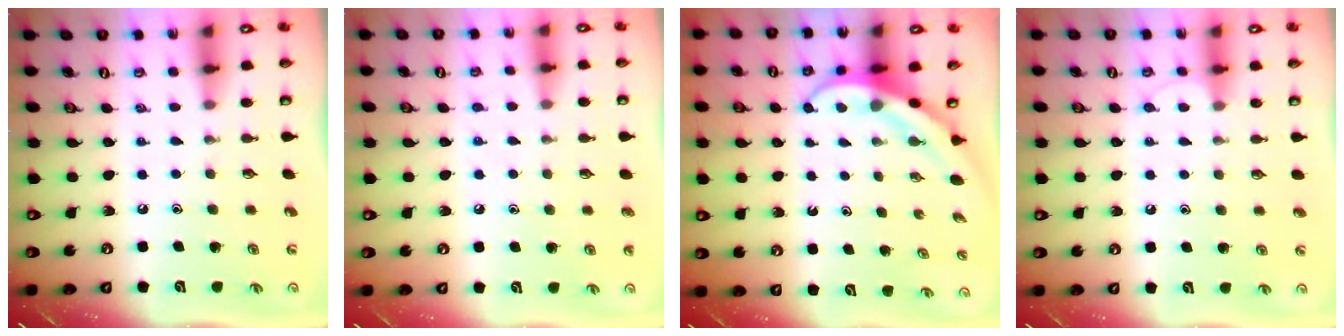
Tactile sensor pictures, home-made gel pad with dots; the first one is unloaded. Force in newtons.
{"total": 3.9, "press": 3.8, "slide": 0.4}
{"total": 4.0, "press": 4.0, "slide": 0.4}
{"total": 6.0, "press": 6.0, "slide": 0.7}